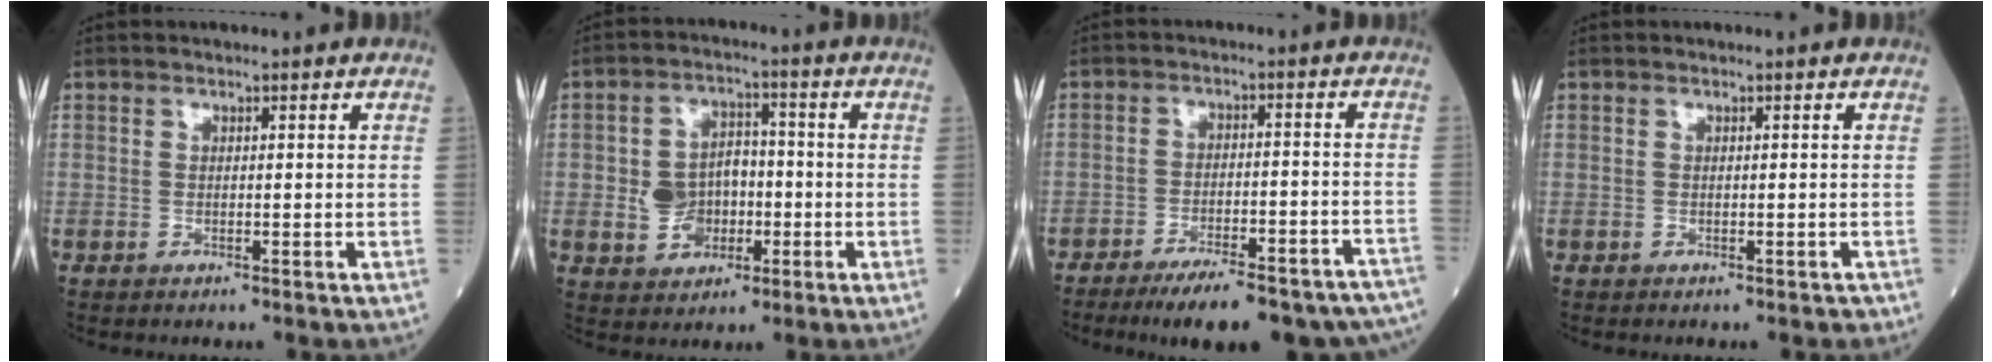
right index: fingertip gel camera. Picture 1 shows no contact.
{"total": 7.2, "force": [-1.3, 5.6, 4.5], "torque": [-0.086, 0.016, -0.018]}
{"total": 19.7, "force": [-16.8, 4.0, 9.6], "torque": [-0.080, 0.009, -0.220]}
{"total": 0.7, "force": [-0.6, 0.3, 0.3], "torque": [-0.003, 0.001, -0.006]}